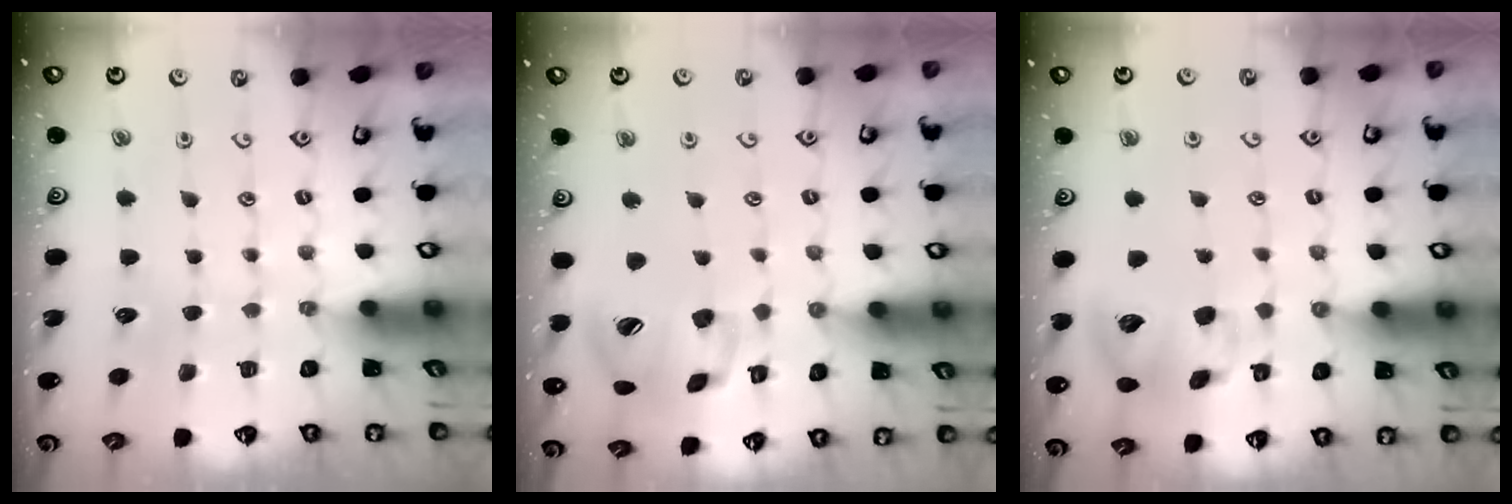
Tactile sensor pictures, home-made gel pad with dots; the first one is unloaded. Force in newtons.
{"total": 15.8, "press": 15.6, "slide": 2.5}
{"total": 11.1, "press": 10.9, "slide": 1.9}